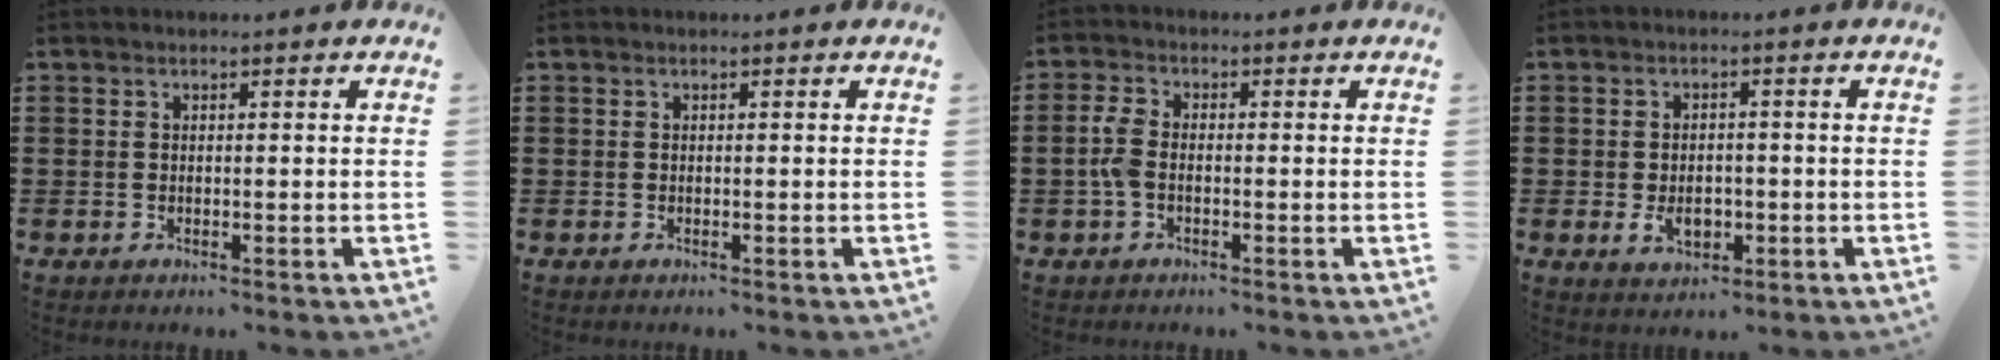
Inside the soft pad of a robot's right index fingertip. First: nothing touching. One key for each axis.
{"total": 0.0}
{"total": 3.4, "fx": -0.7, "fy": 1.8, "fz": 2.8, "tx": -0.073, "ty": -0.003, "tz": -0.018}
{"total": 3.7, "fx": -0.9, "fy": 2.5, "fz": 2.6, "tx": -0.041, "ty": 0.000, "tz": -0.017}